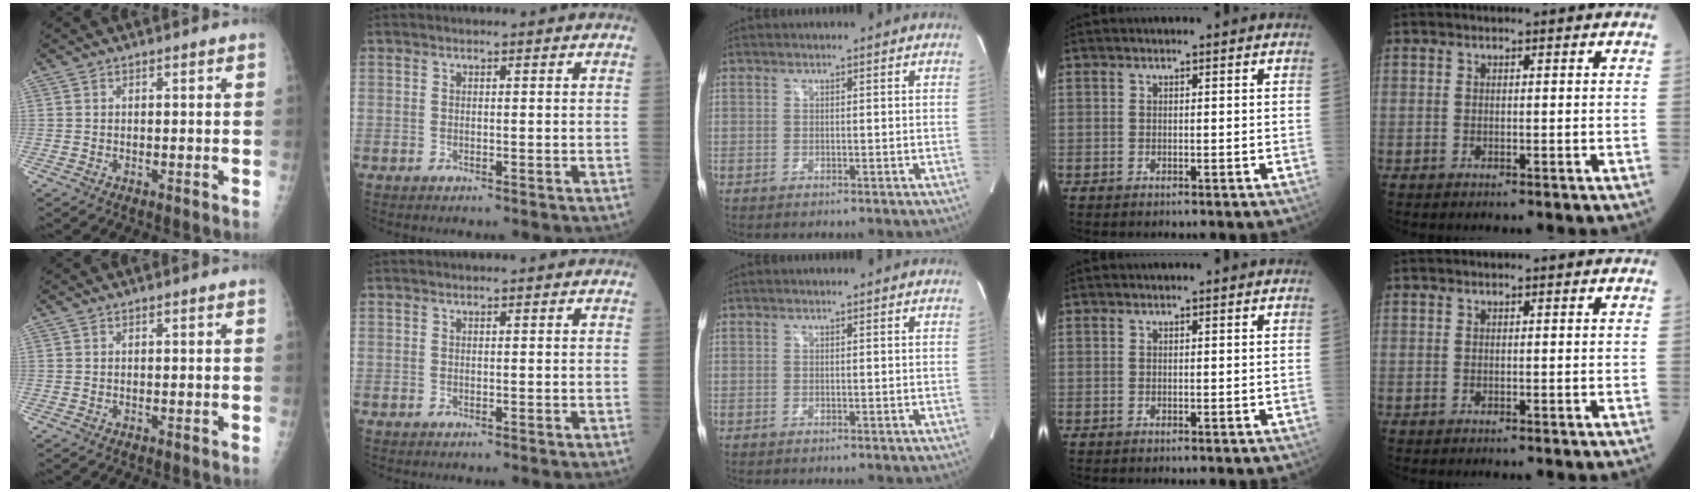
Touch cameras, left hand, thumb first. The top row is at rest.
{}